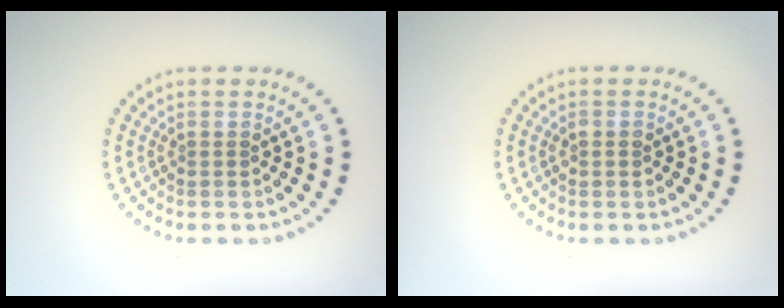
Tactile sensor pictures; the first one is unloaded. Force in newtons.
{"total": 1.0, "press": 1.0, "slide": 0.2}